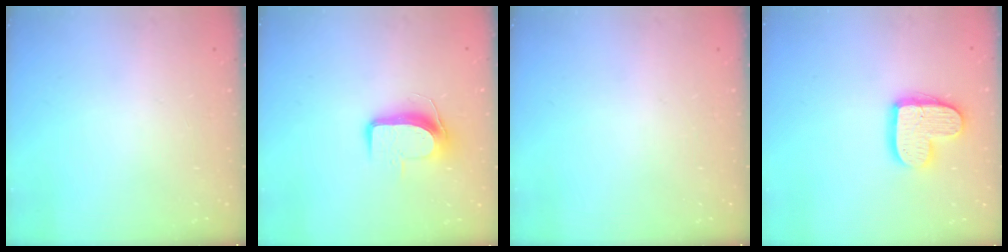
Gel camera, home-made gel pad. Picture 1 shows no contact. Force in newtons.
{"total": 9.2, "press": 9.1, "slide": 0.9}
{"total": 0.0}
{"total": 13.8, "press": 13.8, "slide": 0.9}